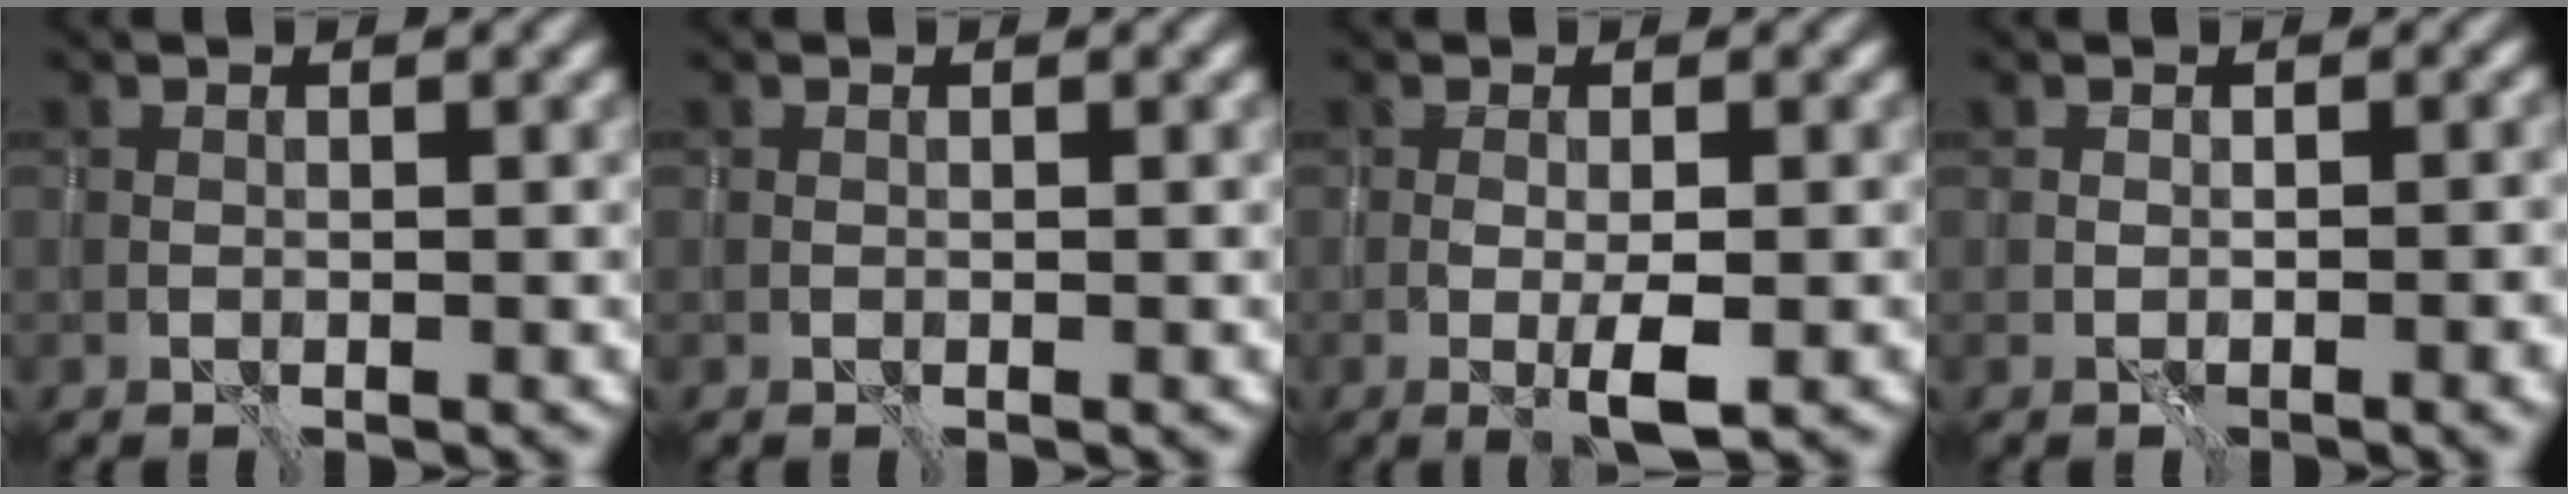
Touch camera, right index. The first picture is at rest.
{"total": 0.0}
{"total": 2.8, "force": [-0.7, 0.5, 2.6], "torque": [-0.051, -0.004, -0.012]}
{"total": 1.9, "force": [-0.9, 0.3, 1.7], "torque": [-0.022, 0.000, -0.014]}